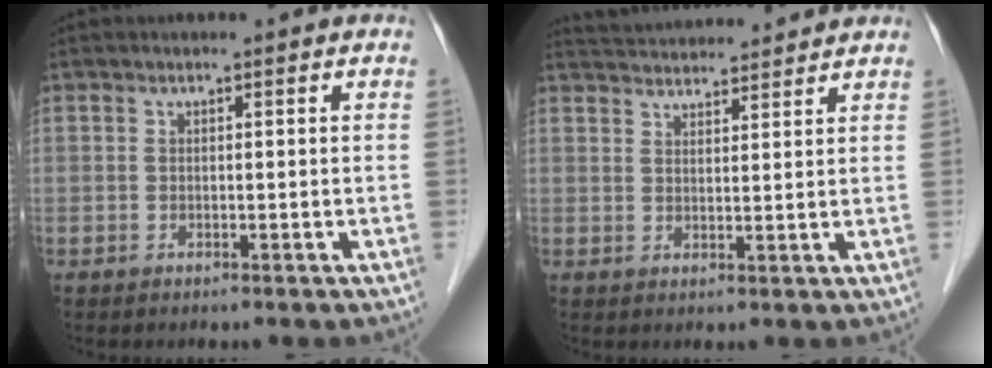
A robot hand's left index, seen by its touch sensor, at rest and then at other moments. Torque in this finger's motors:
{"motor_torque": [0.00, -0.23, 0.04, 0.00]}